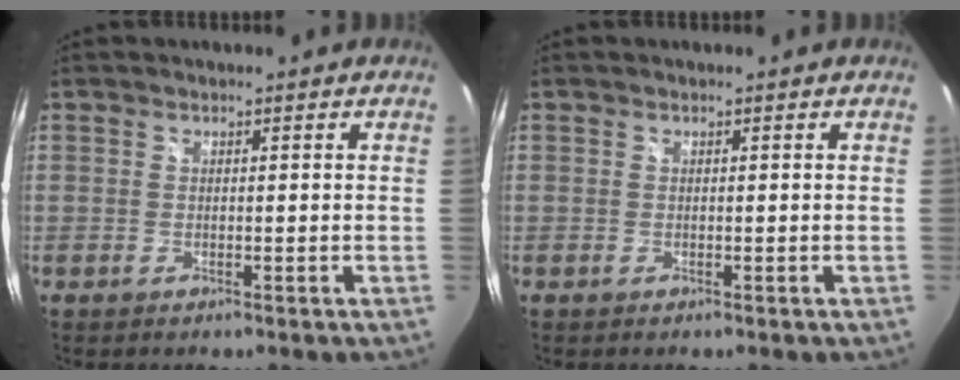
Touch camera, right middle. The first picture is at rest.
{"total": 0.0}